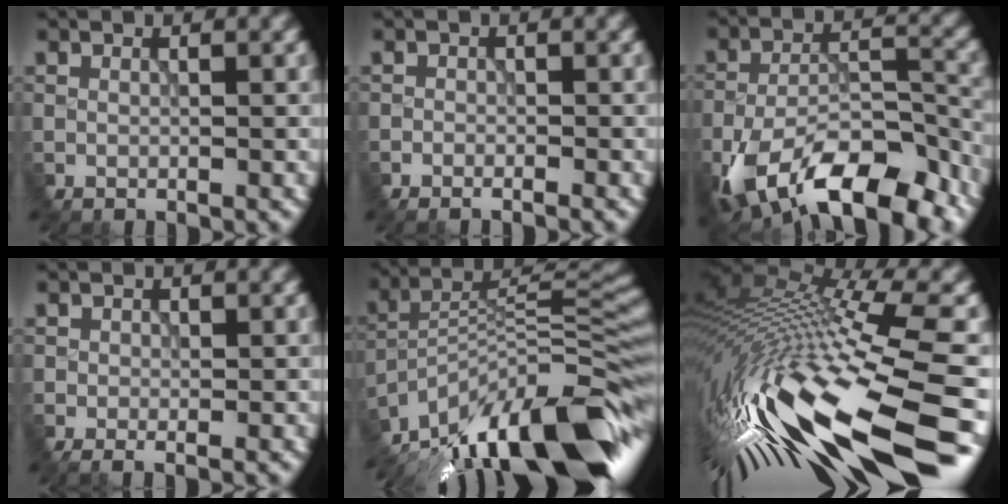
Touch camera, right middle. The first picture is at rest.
{"total": 2.0, "force": [-1.9, -0.5, -0.3], "torque": [-0.003, 0.004, -0.016]}
{"total": 13.4, "force": [-9.5, 5.0, 8.1], "torque": [-0.173, -0.008, -0.143]}
{"total": 1.0, "force": [-0.9, -0.2, 0.4], "torque": [-0.016, -0.010, 0.007]}
{"total": 15.6, "force": [-11.7, 3.4, 9.7], "torque": [-0.201, 0.020, -0.186]}
{"total": 16.7, "force": [-7.9, 3.7, 14.2], "torque": [-0.294, -0.008, -0.120]}